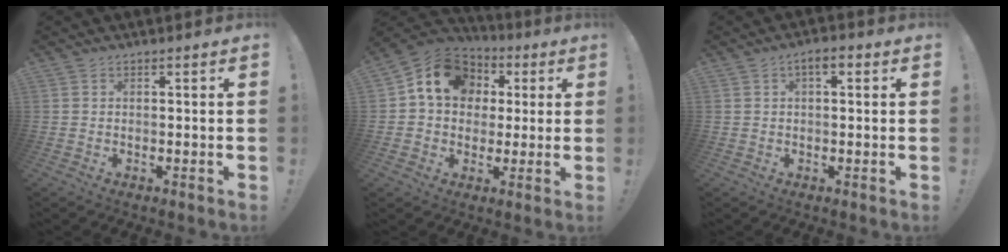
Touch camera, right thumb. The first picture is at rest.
{"total": 13.7, "force": [4.1, 11.1, 6.9], "torque": [-0.091, -0.010, 0.079]}
{"total": 3.3, "force": [0.9, 1.6, 2.7], "torque": [-0.039, 0.006, 0.011]}